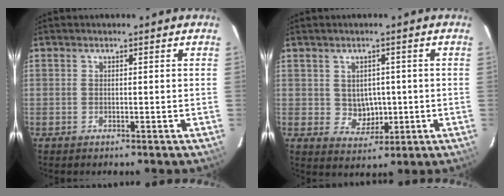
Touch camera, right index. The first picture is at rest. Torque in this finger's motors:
{"motor_torque": [0.00, 0.00, 0.03, 0.00]}